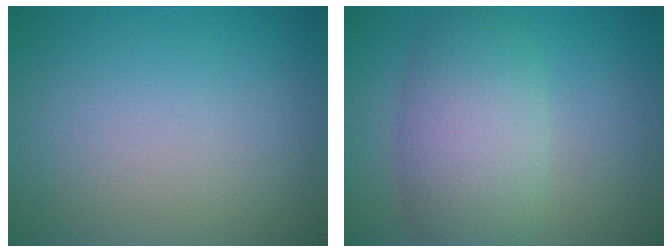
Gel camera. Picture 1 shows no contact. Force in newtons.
{"total": 6.2, "press": 6.2, "slide": 0.0}